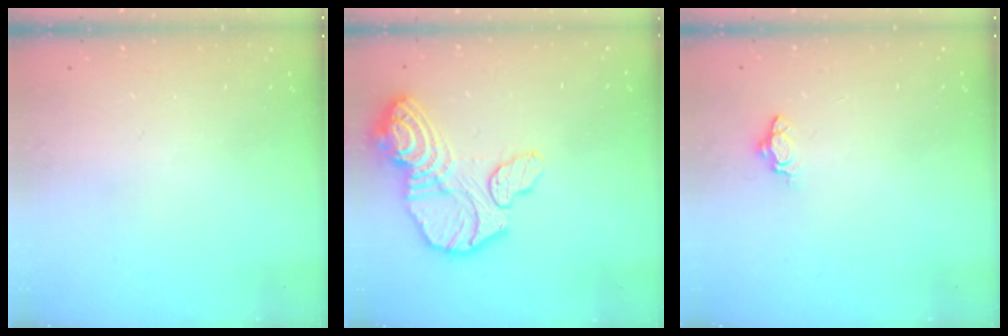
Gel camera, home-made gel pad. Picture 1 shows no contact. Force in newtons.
{"total": 17.9, "press": 17.9, "slide": 1.8}
{"total": 5.2, "press": 5.2, "slide": 0.7}